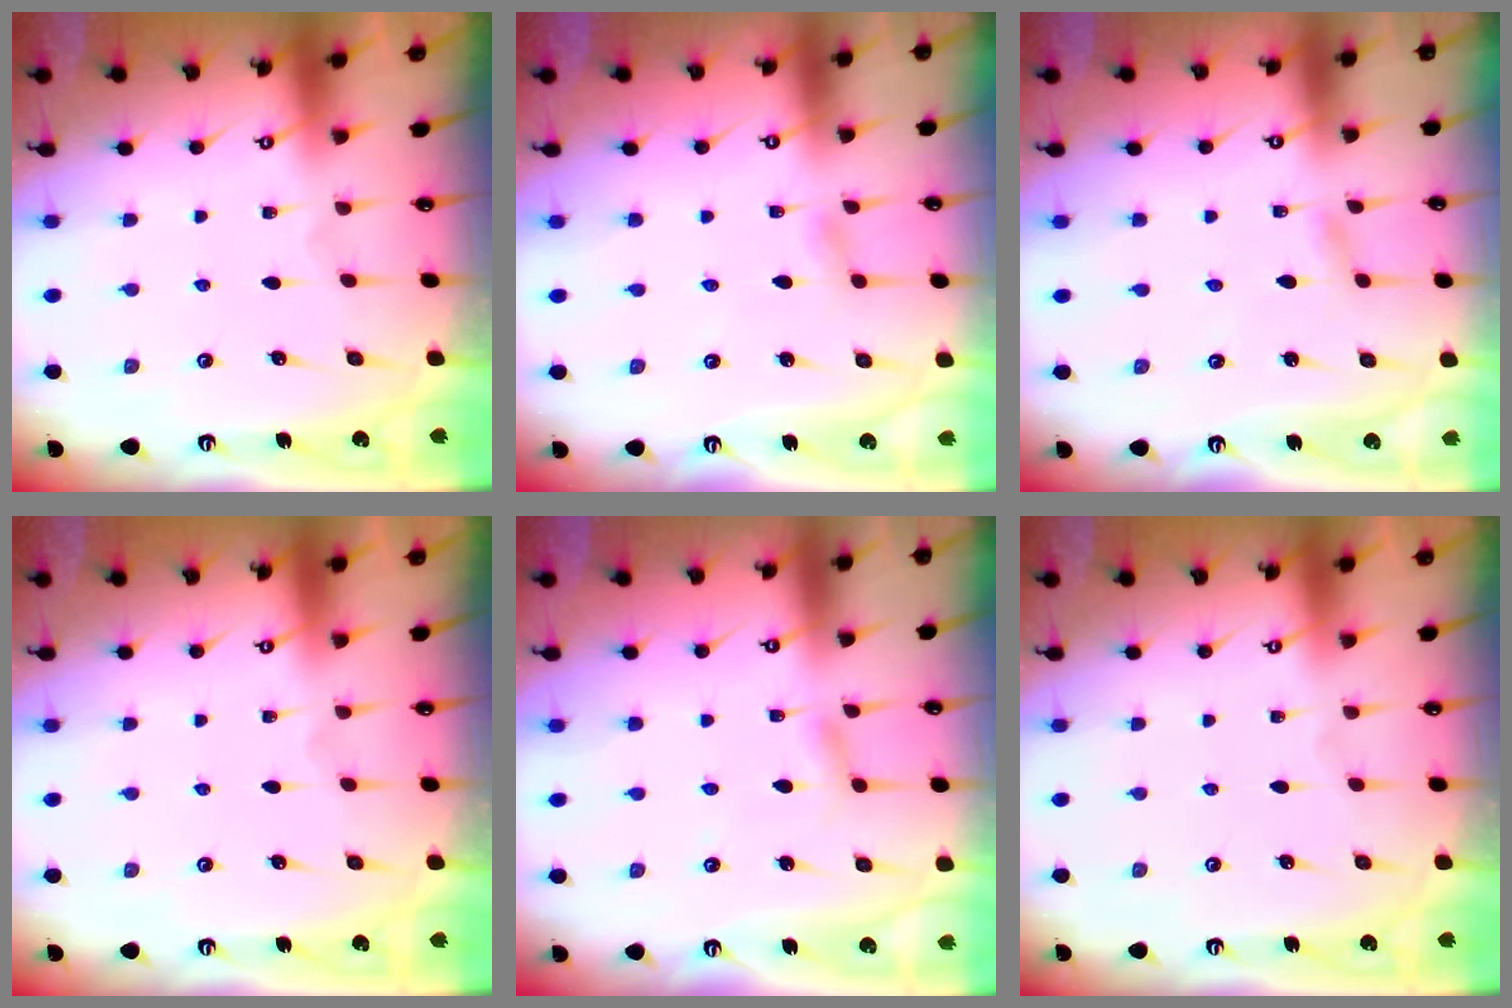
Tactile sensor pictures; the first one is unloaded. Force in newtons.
{"total": 3.5, "press": 3.5, "slide": 0.5}
{"total": 1.1, "press": 1.1, "slide": 0.1}
{"total": 0.0}
{"total": 5.3, "press": 5.3, "slide": 0.3}
{"total": 0.0}